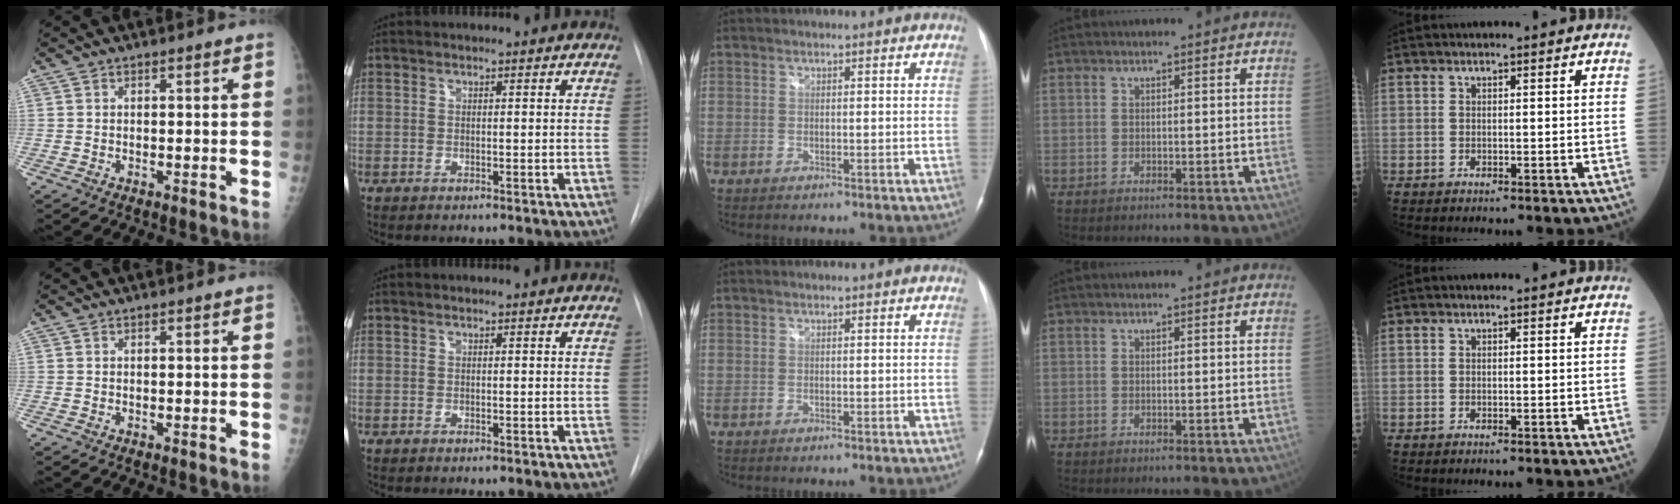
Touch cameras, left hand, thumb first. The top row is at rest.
{}